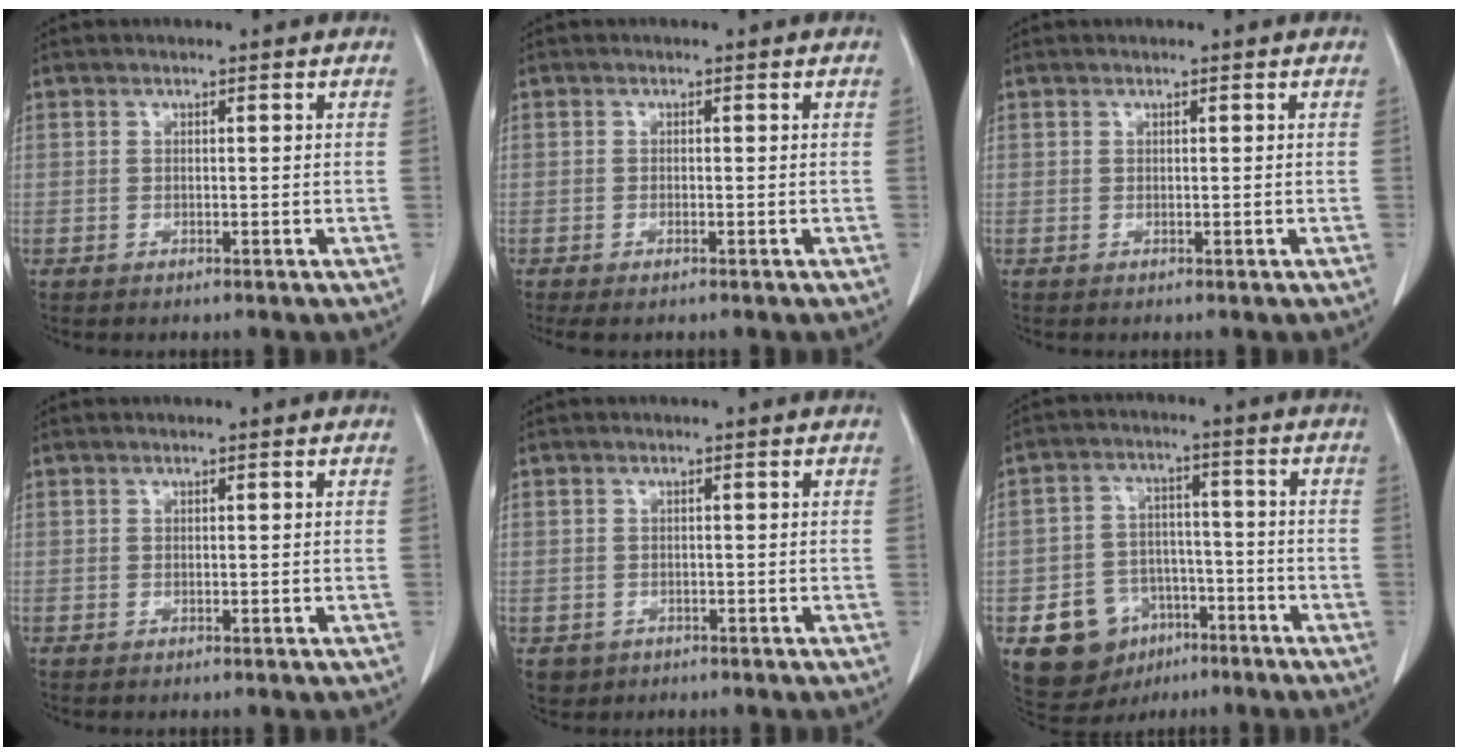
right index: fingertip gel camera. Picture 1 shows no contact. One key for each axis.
{"total": 2.0, "fx": -1.4, "fy": 0.3, "fz": 1.4, "tx": -0.020, "ty": -0.005, "tz": -0.023}
{"total": 0.0}
{"total": 0.0}
{"total": 2.6, "fx": -1.1, "fy": 2.3, "fz": 0.2, "tx": -0.001, "ty": 0.005, "tz": -0.014}
{"total": 10.4, "fx": -5.1, "fy": 8.3, "fz": 3.6, "tx": -0.063, "ty": 0.025, "tz": -0.073}